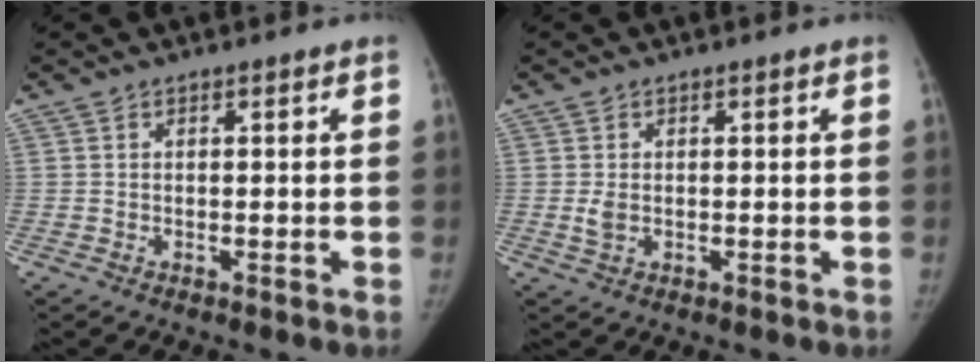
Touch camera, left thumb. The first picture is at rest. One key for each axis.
{"total": 2.0, "fx": -0.1, "fy": 1.3, "fz": 1.5, "tx": -0.029, "ty": -0.004, "tz": 0.000}